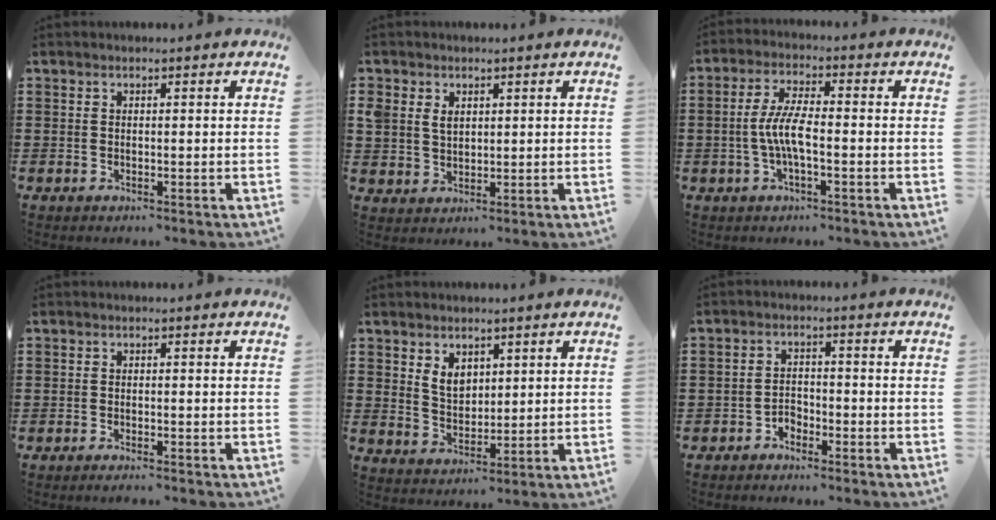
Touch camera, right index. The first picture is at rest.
{"total": 3.1, "force": [1.3, 2.4, 1.4], "torque": [-0.036, 0.011, 0.024]}
{"total": 5.8, "force": [-1.3, 1.5, 5.4], "torque": [-0.123, -0.004, -0.032]}
{"total": 0.7, "force": [-0.7, 0.0, 0.3], "torque": [-0.007, -0.003, -0.012]}
{"total": 4.1, "force": [2.1, 2.9, 2.0], "torque": [-0.049, 0.010, 0.039]}
{"total": 2.2, "force": [-1.9, 1.1, 0.2], "torque": [-0.012, 0.003, -0.041]}